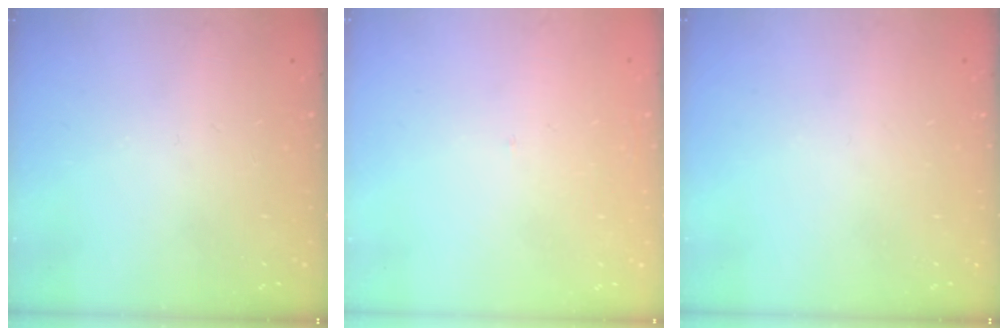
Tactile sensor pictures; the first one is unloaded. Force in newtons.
{"total": 1.7, "press": 1.6, "slide": 0.1}
{"total": 0.0}